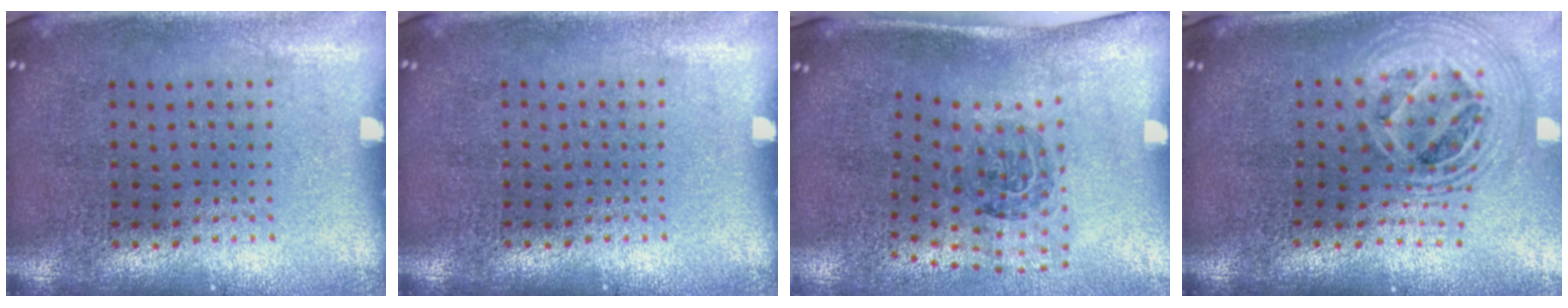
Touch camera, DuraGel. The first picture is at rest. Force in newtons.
{"total": 0.0}
{"total": 1.7, "press": 1.2, "slide": 1.2}
{"total": 2.5, "press": 1.9, "slide": 1.7}